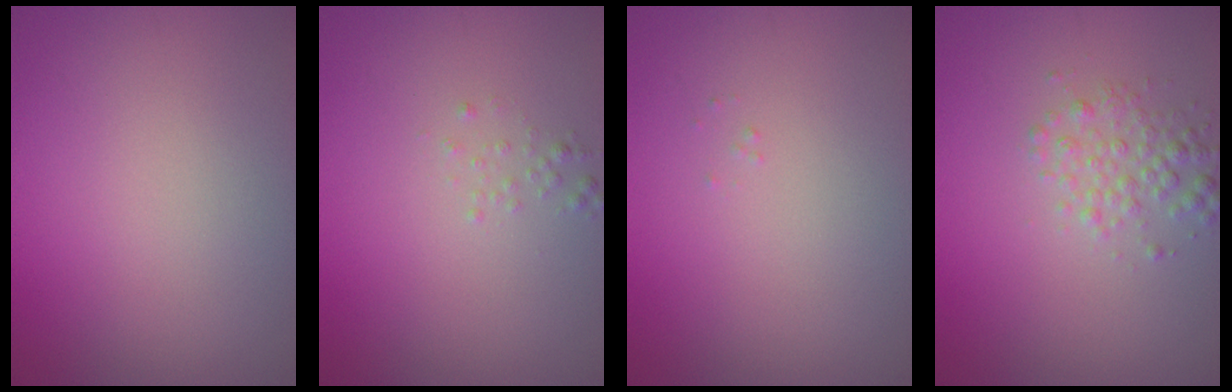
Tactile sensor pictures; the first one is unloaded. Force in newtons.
{"total": 0.7, "press": 0.6, "slide": 0.1}
{"total": 0.0}
{"total": 2.2, "press": 2.2, "slide": 0.0}